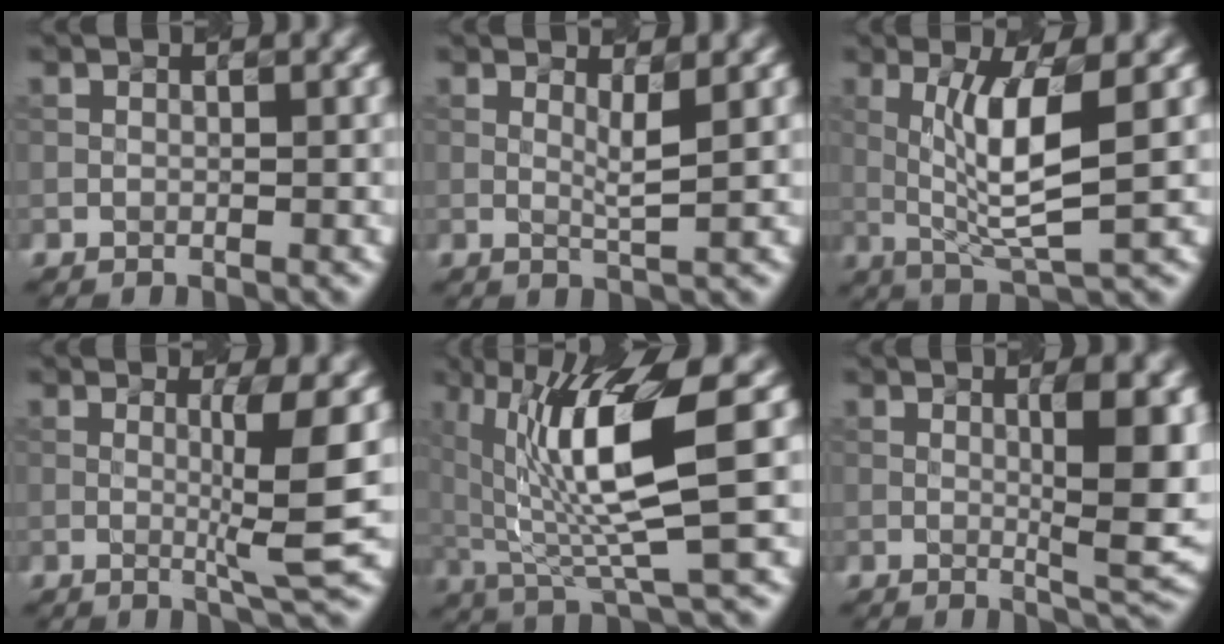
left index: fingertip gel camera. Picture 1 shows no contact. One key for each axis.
{"total": 1.7, "fx": 0.5, "fy": 0.2, "fz": 1.6, "tx": -0.028, "ty": -0.004, "tz": 0.014}
{"total": 6.1, "fx": 0.6, "fy": 1.0, "fz": 5.9, "tx": -0.113, "ty": -0.003, "tz": 0.028}
{"total": 4.9, "fx": 0.2, "fy": 0.3, "fz": 4.9, "tx": -0.080, "ty": -0.007, "tz": 0.013}
{"total": 9.4, "fx": 1.6, "fy": 1.8, "fz": 9.1, "tx": -0.155, "ty": -0.005, "tz": 0.044}
{"total": 6.6, "fx": 0.7, "fy": 1.2, "fz": 6.5, "tx": -0.082, "ty": -0.004, "tz": 0.024}